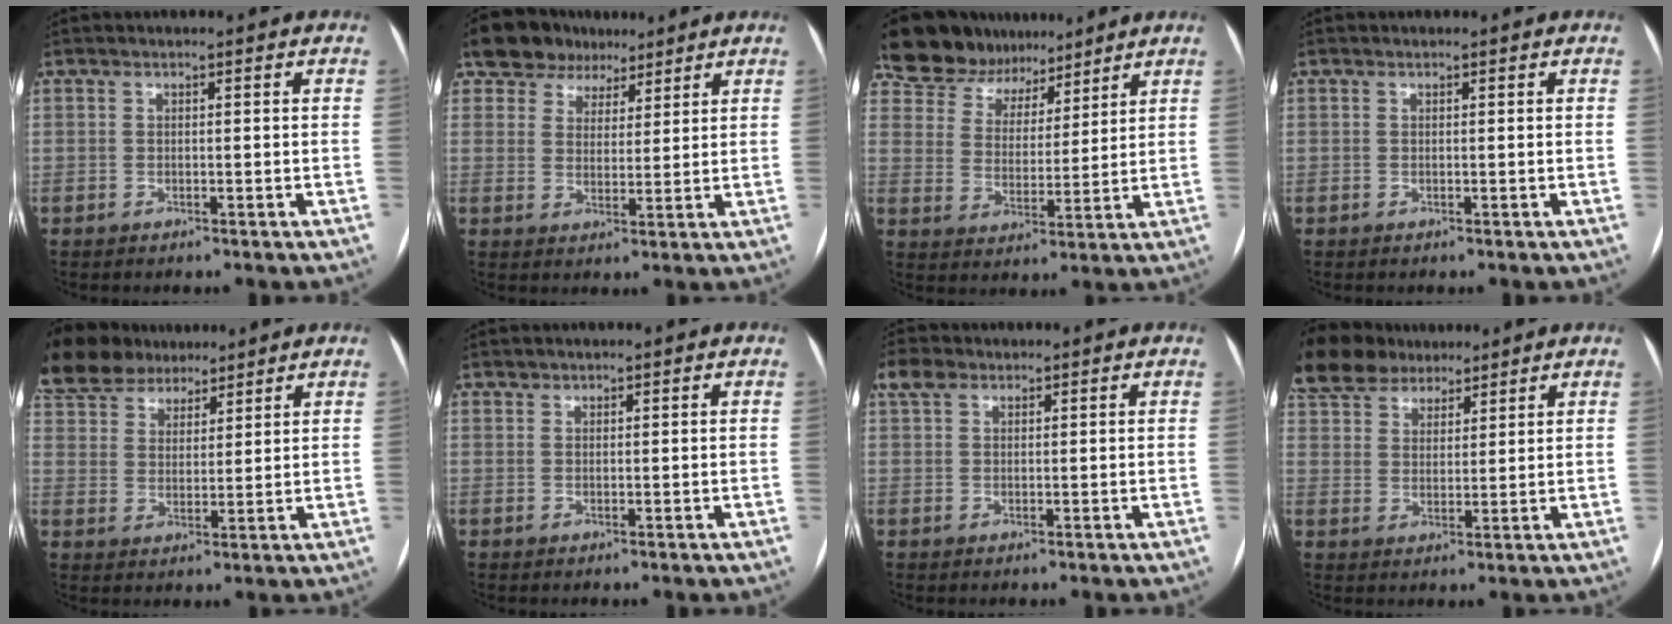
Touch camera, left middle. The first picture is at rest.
{"total": 7.7, "force": [5.5, 5.1, 1.5], "torque": [-0.018, 0.024, 0.093]}
{"total": 12.1, "force": [10.2, 6.0, 2.5], "torque": [-0.047, 0.024, 0.177]}
{"total": 0.0}
{"total": 12.7, "force": [10.6, 5.7, 3.9], "torque": [-0.085, 0.043, 0.191]}
{"total": 0.5, "force": [0.4, 0.2, -0.1], "torque": [0.003, -0.002, 0.005]}
{"total": 3.0, "force": [1.9, 1.8, 1.5], "torque": [-0.037, 0.021, 0.039]}
{"total": 11.1, "force": [9.3, 5.2, 3.4], "torque": [-0.073, 0.039, 0.169]}